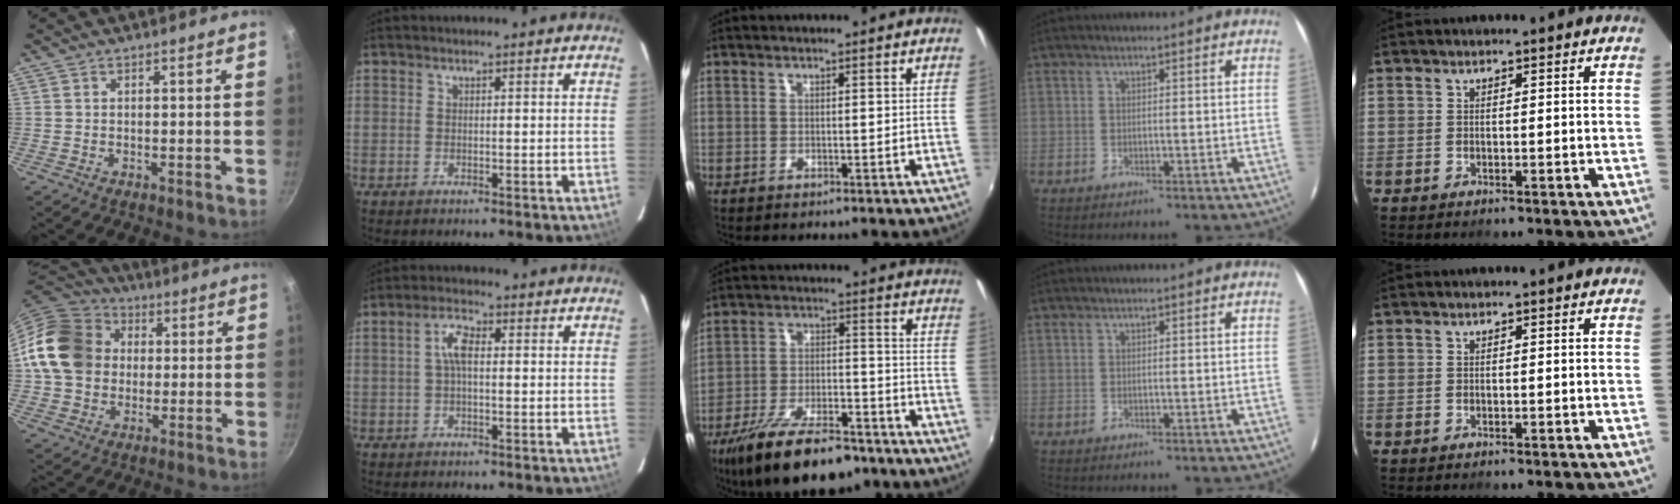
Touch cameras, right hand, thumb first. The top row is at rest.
{"thumb": {"total": 17.5, "force": [1.8, 14.6, 9.5], "torque": [-0.154, 0.033, 0.023]}, "index": {"total": 4.0, "force": [0.2, 1.6, 3.6], "torque": [-0.074, 0.012, 0.004]}, "middle": {"total": 18.3, "force": [-13.5, 6.5, 10.5], "torque": [-0.203, -0.025, -0.214]}}